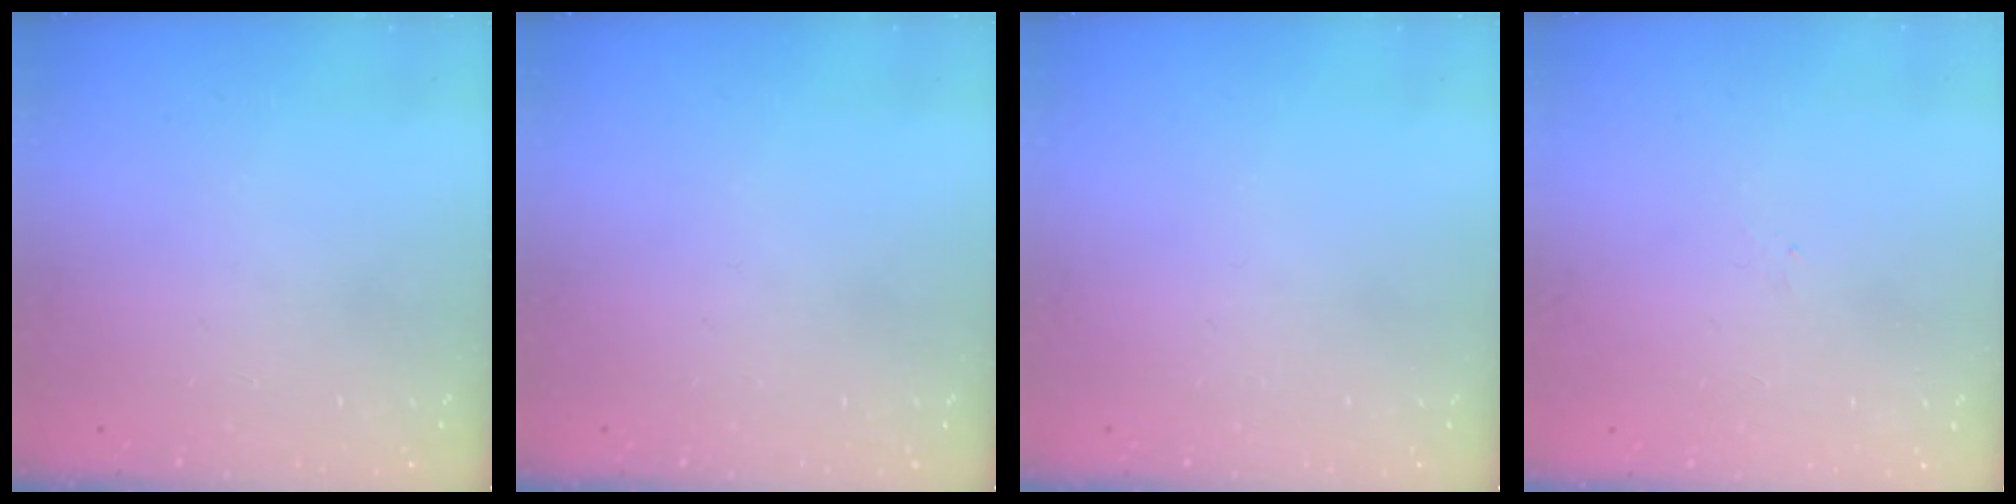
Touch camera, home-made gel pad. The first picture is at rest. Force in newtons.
{"total": 0.0}
{"total": 0.0}
{"total": 1.3, "press": 1.2, "slide": 0.5}